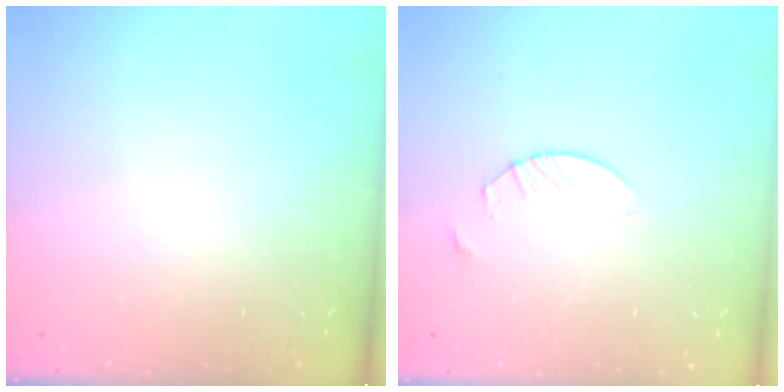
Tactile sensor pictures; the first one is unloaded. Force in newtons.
{"total": 2.7, "press": 2.7, "slide": 0.2}